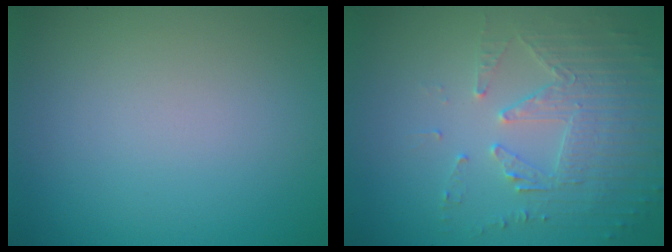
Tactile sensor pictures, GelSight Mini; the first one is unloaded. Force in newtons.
{"total": 4.6, "press": 3.6, "slide": 2.9}